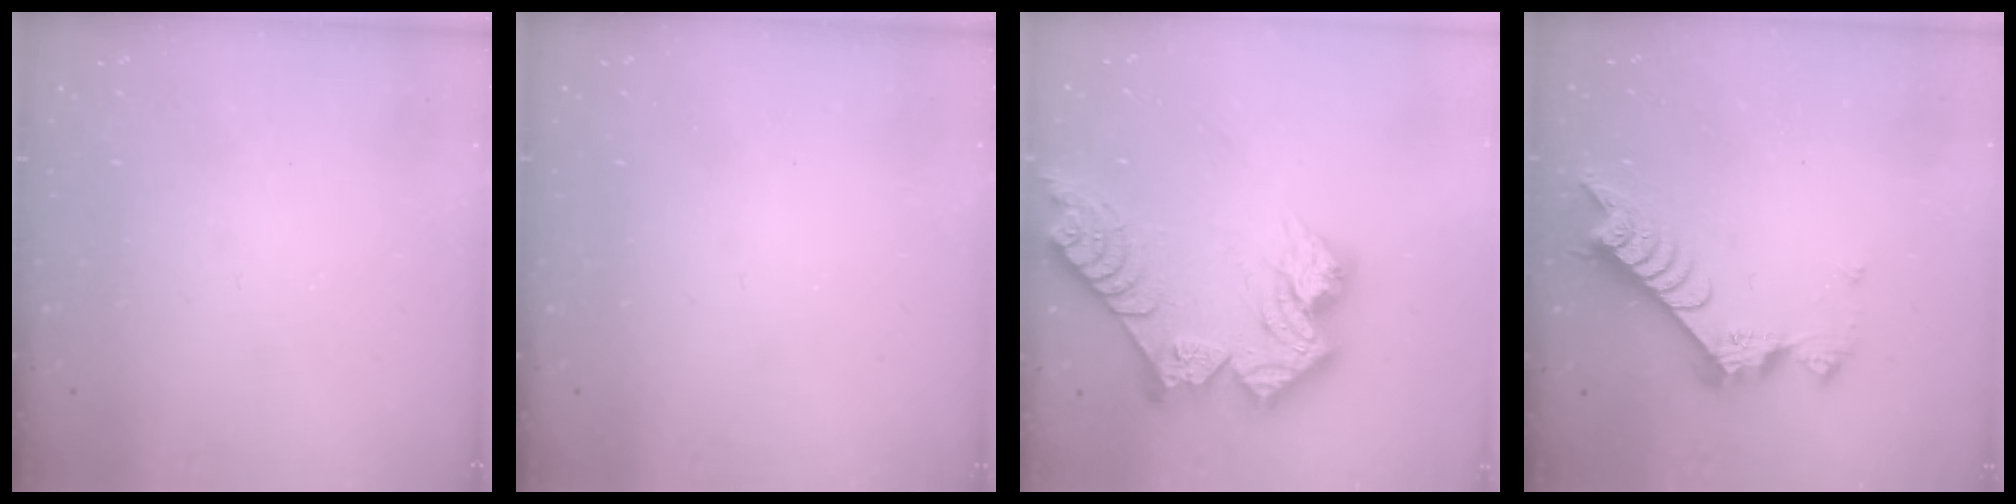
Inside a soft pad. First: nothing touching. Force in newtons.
{"total": 0.0}
{"total": 19.0, "press": 18.9, "slide": 1.9}
{"total": 9.5, "press": 9.4, "slide": 1.0}